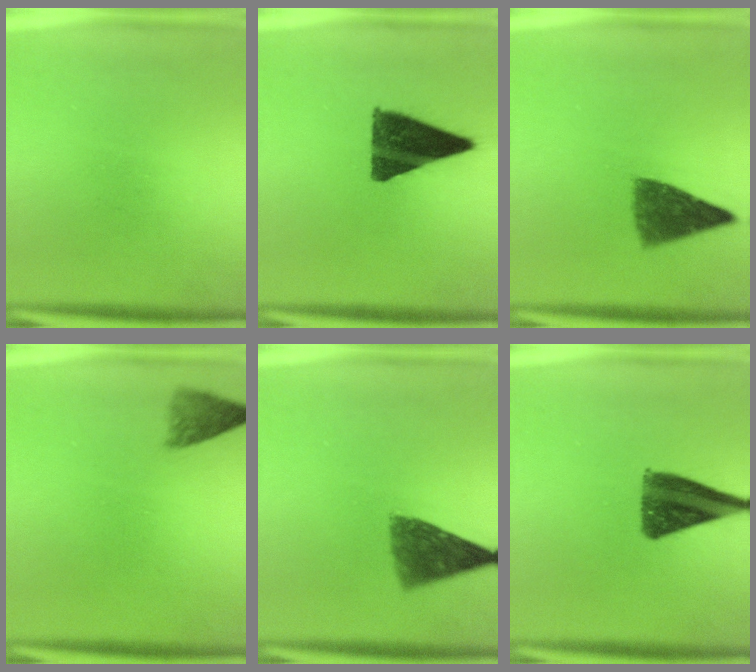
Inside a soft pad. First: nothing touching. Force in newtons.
{"total": 13.0}
{"total": 7.2}
{"total": 2.8}
{"total": 7.8}
{"total": 11.2}